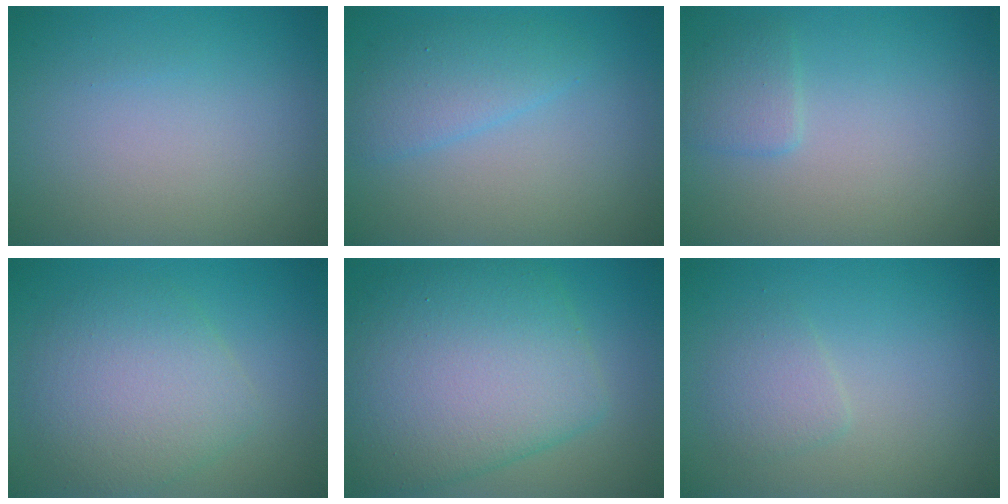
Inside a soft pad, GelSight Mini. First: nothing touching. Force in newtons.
{"total": 2.8, "press": 2.8, "slide": 0.2}
{"total": 1.6, "press": 1.6, "slide": 0.1}
{"total": 5.4, "press": 5.4, "slide": 0.1}
{"total": 10.3, "press": 10.3, "slide": 0.2}
{"total": 1.8, "press": 1.8, "slide": 0.1}